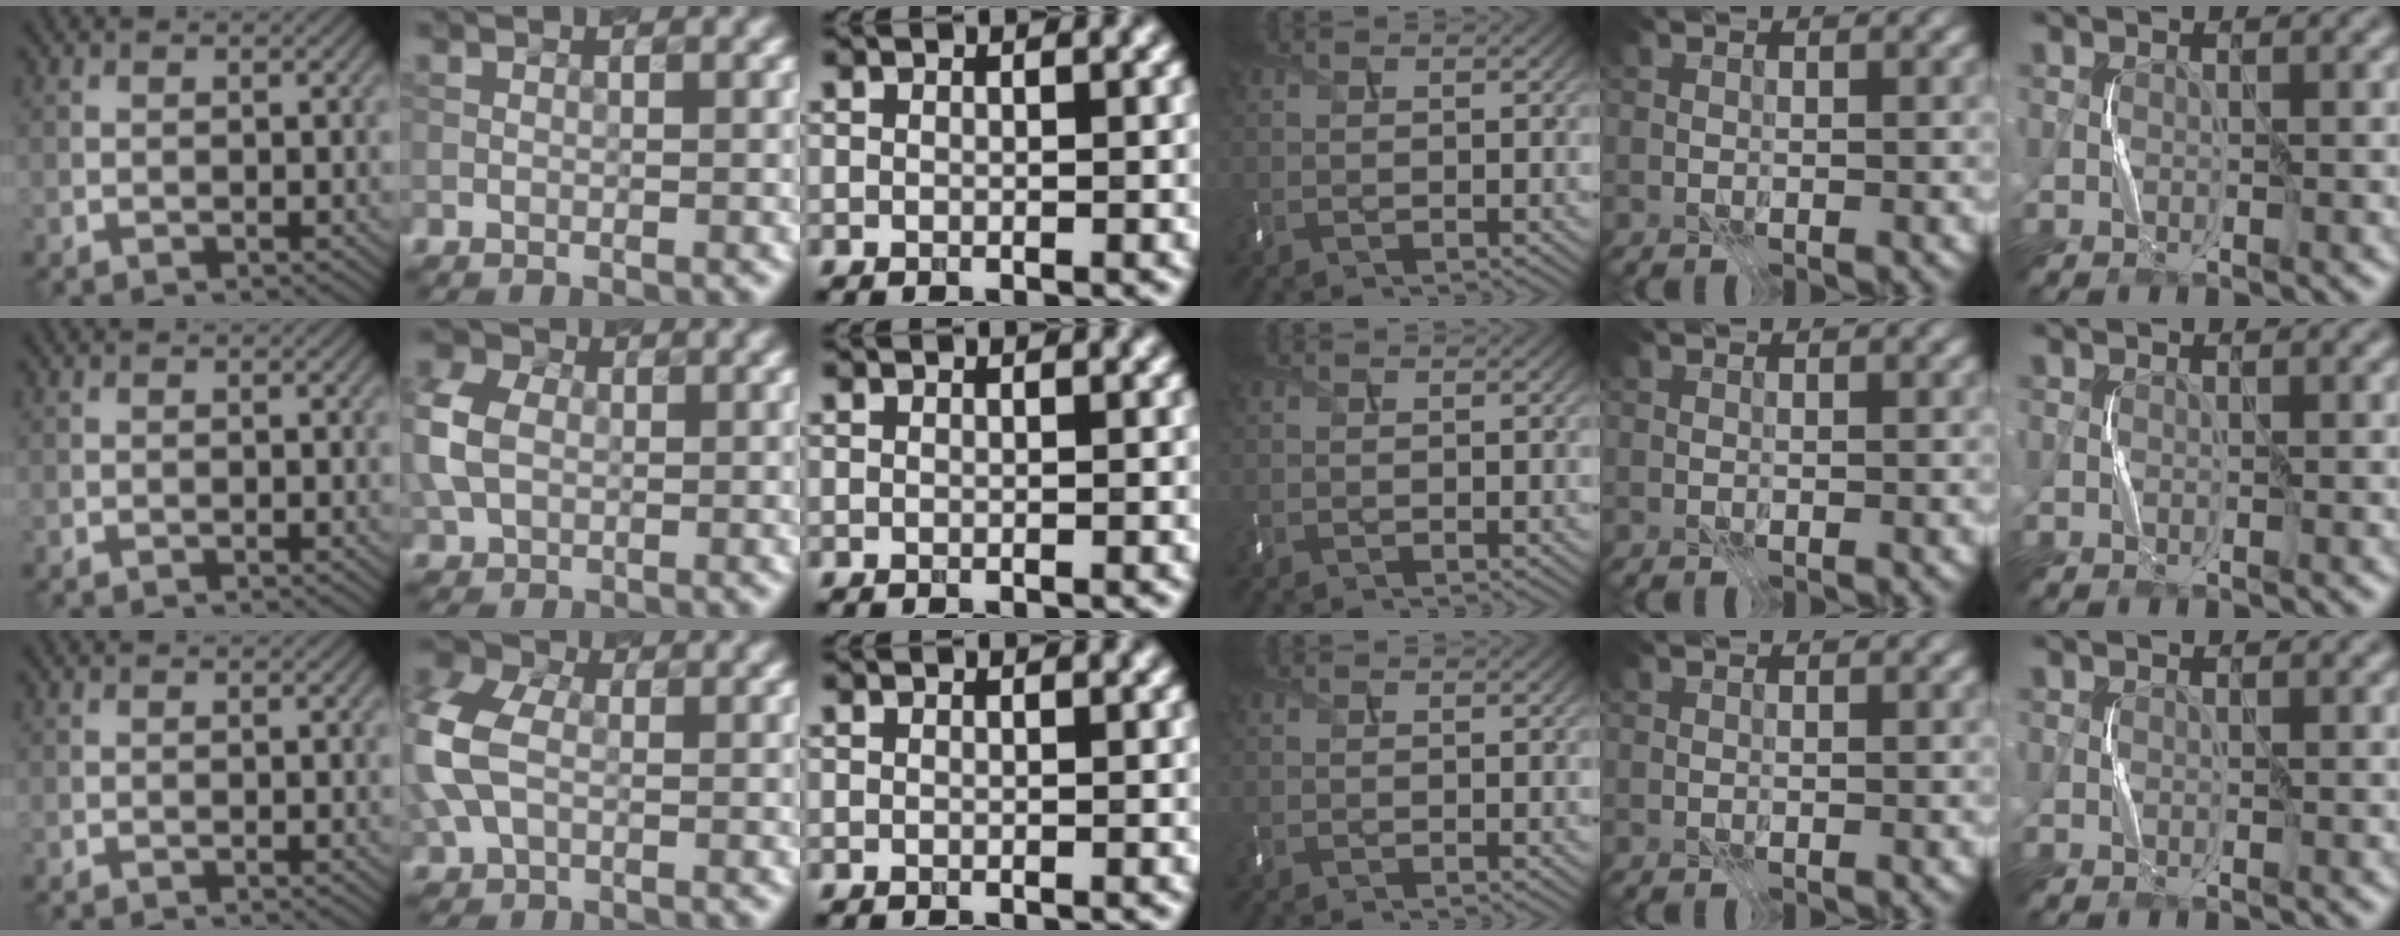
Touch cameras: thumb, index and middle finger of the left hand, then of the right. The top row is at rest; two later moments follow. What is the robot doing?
{"motion": "press", "object": "mouse"}